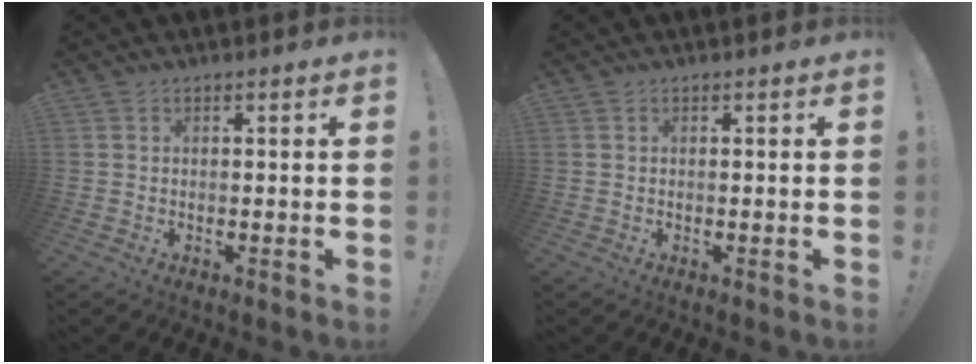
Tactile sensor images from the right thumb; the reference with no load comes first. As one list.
[{"total": 0.0}]